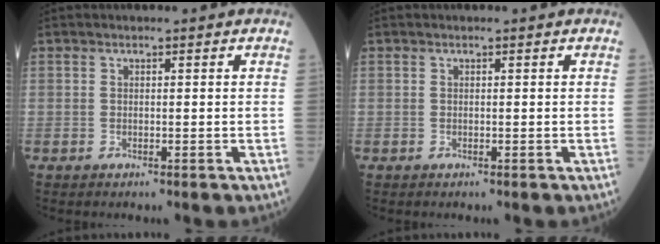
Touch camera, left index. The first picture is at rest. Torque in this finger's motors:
{"motor_torque": [0.11, 0.04, -0.02, 0.01]}